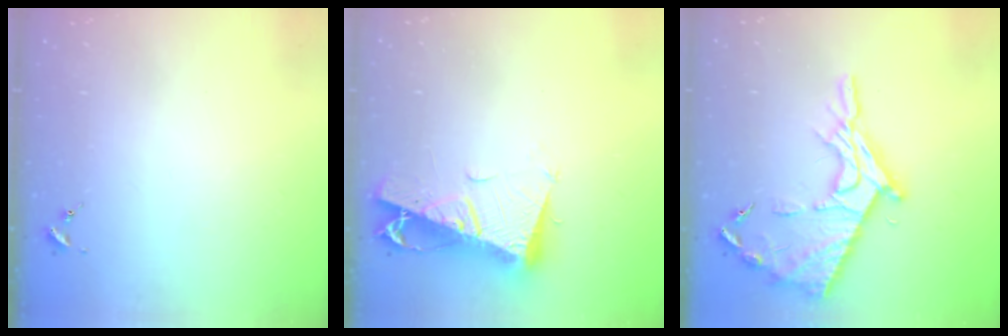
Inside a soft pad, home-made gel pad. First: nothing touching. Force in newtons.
{"total": 12.3, "press": 12.2, "slide": 1.4}
{"total": 18.3, "press": 18.2, "slide": 1.4}